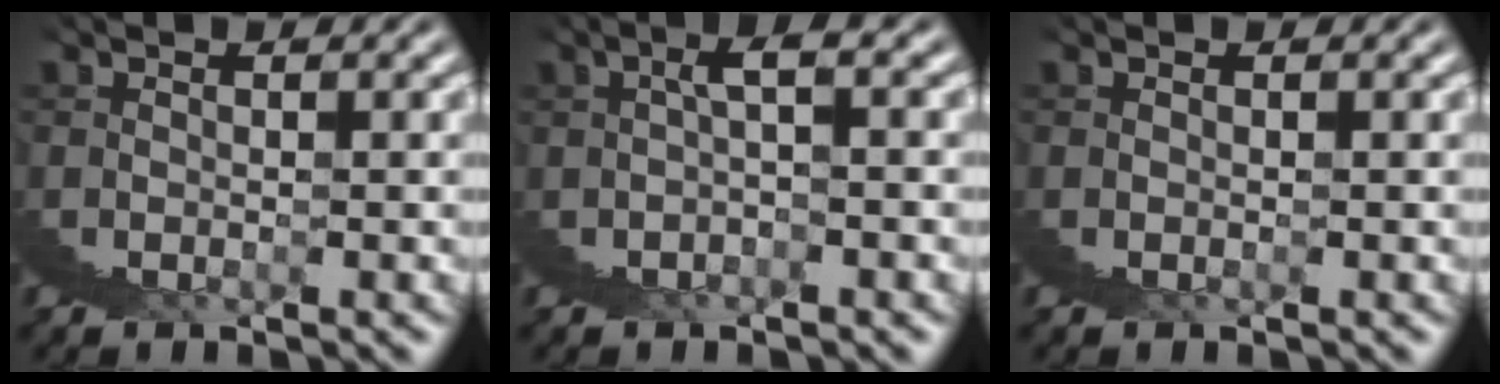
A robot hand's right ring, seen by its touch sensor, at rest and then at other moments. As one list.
[{"total": 2.2, "force": [0.5, 0.1, 2.1], "torque": [-0.032, 0.007, 0.007]}, {"total": 0.0}]